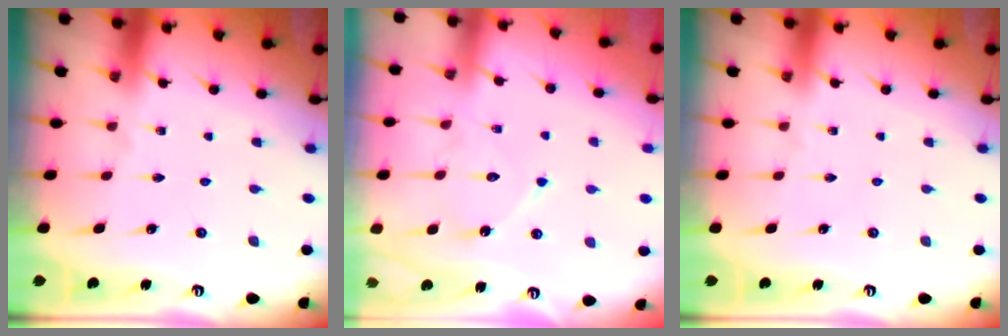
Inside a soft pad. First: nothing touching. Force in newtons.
{"total": 10.2, "press": 10.2, "slide": 0.6}
{"total": 0.0}